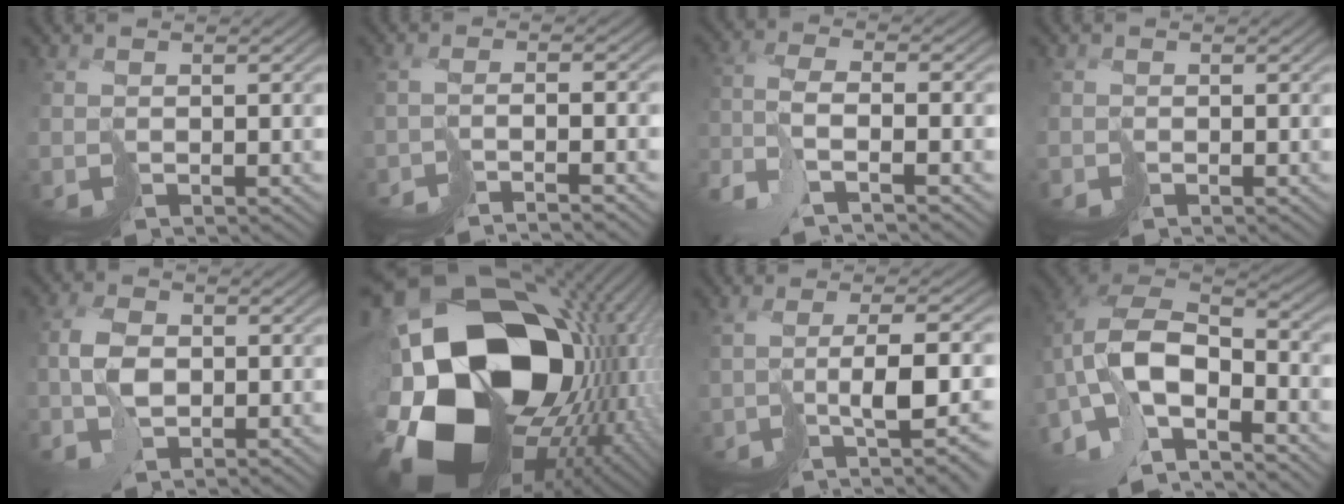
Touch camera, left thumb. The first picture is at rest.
{"total": 4.5, "force": [-3.7, -0.4, 2.5], "torque": [-0.036, -0.004, -0.063]}
{"total": 7.7, "force": [-4.8, 1.2, 5.9], "torque": [-0.131, -0.006, -0.098]}
{"total": 0.7, "force": [-0.6, 0.0, -0.4], "torque": [0.016, -0.001, -0.015]}
{"total": 4.4, "force": [-0.7, 2.6, 3.4], "torque": [-0.078, 0.005, -0.019]}
{"total": 23.0, "force": [-1.4, 15.8, 16.5], "torque": [-0.339, -0.023, -0.012]}
{"total": 7.4, "force": [-1.1, 1.3, 7.3], "torque": [-0.117, -0.004, -0.014]}
{"total": 13.3, "force": [-6.3, 6.5, 9.8], "torque": [-0.226, -0.014, -0.119]}